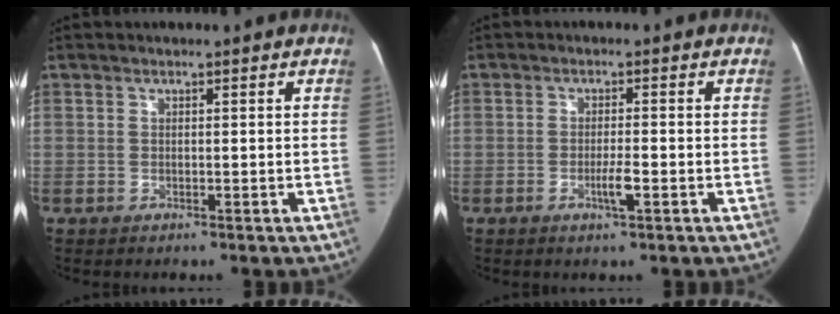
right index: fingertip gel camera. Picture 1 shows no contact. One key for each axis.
{"total": 3.1, "fx": -1.2, "fy": 0.4, "fz": 2.8, "tx": -0.053, "ty": 0.000, "tz": -0.021}